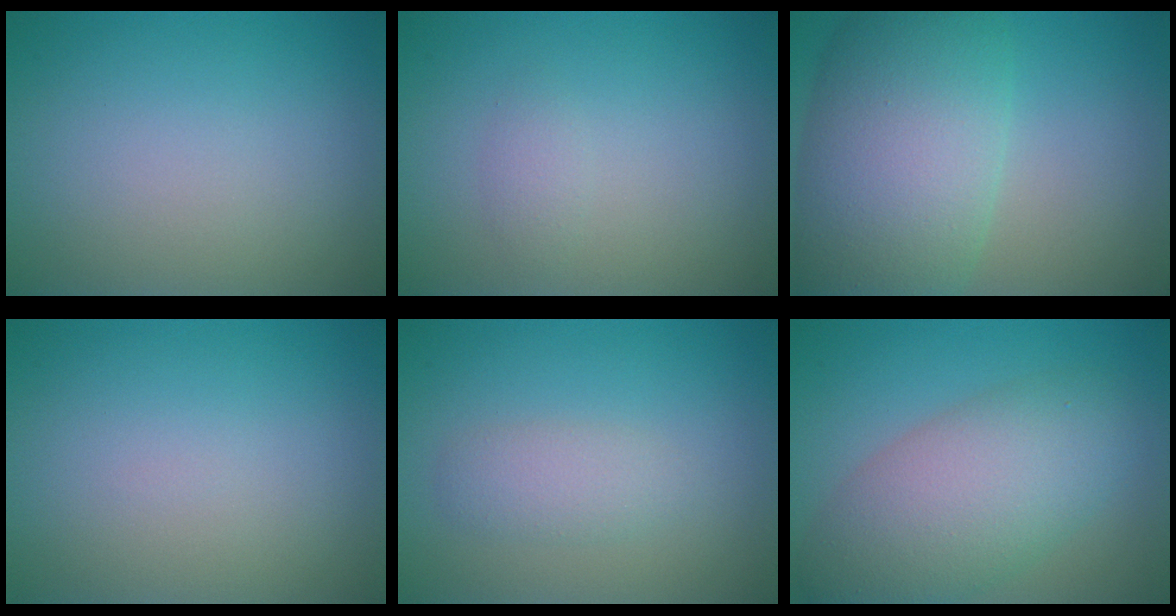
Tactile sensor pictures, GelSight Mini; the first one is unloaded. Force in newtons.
{"total": 0.9, "press": 0.9, "slide": 0.0}
{"total": 11.2, "press": 11.2, "slide": 0.2}
{"total": 0.0}
{"total": 2.1, "press": 2.1, "slide": 0.0}
{"total": 7.4, "press": 7.4, "slide": 0.3}